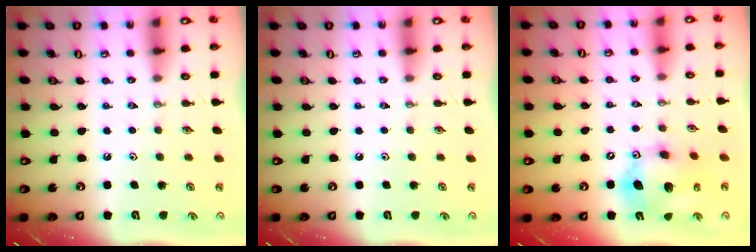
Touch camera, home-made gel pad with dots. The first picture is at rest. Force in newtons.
{"total": 0.0}
{"total": 14.0, "press": 13.8, "slide": 2.5}